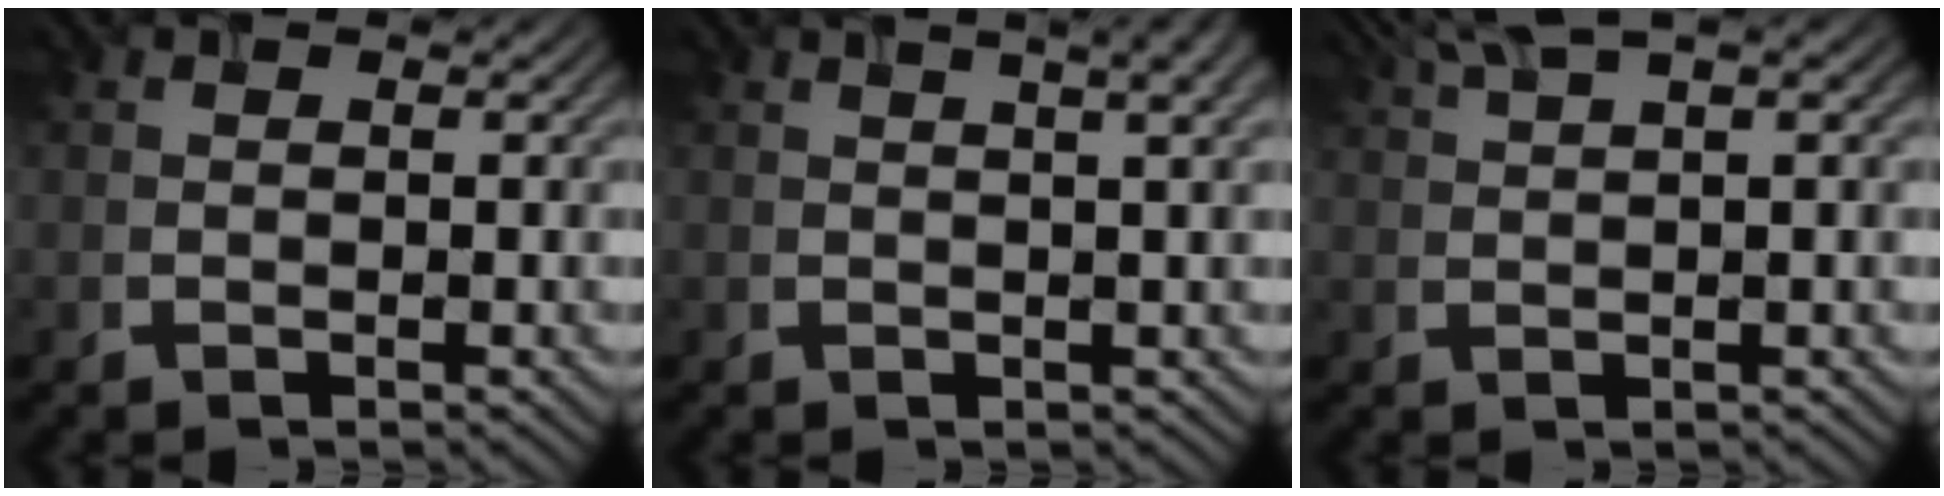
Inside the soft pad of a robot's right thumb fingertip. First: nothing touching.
{"total": 5.0, "force": [2.6, 1.1, 4.1], "torque": [-0.048, 0.020, 0.020]}
{"total": 4.9, "force": [3.0, 0.5, 3.9], "torque": [-0.066, 0.027, 0.057]}